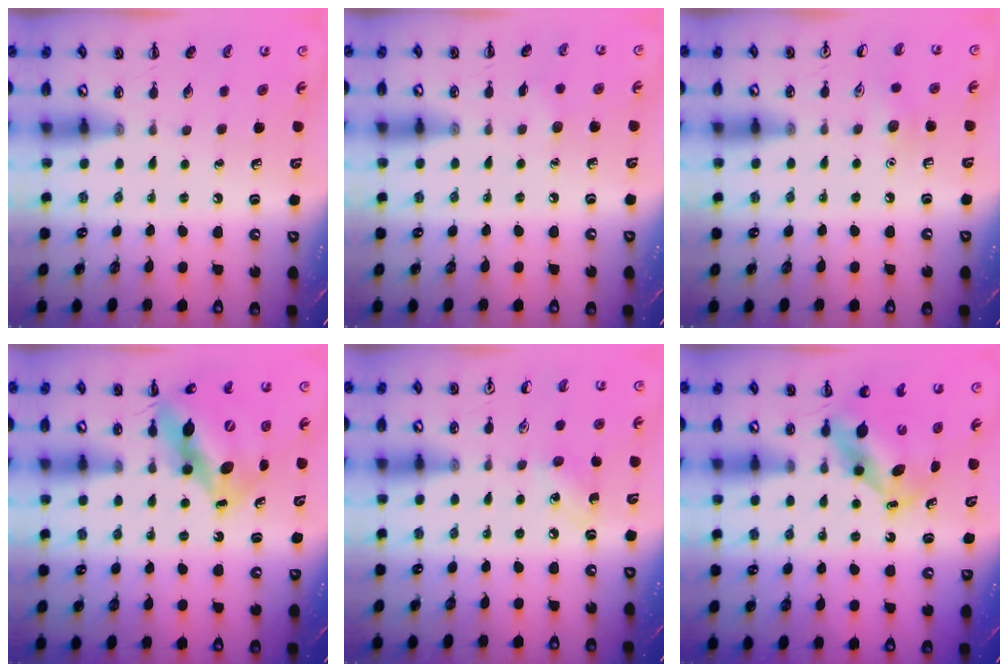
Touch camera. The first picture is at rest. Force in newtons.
{"total": 4.0, "press": 3.8, "slide": 1.0}
{"total": 6.4, "press": 6.1, "slide": 2.0}
{"total": 11.9, "press": 11.6, "slide": 2.7}
{"total": 5.2, "press": 5.0, "slide": 1.3}
{"total": 5.6, "press": 5.5, "slide": 1.2}